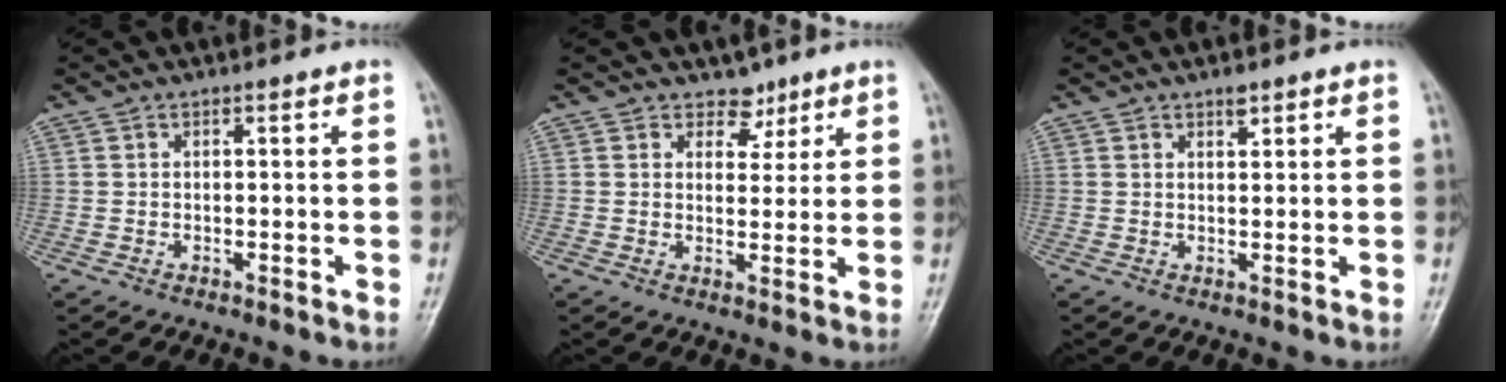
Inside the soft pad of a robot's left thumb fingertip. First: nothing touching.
{"total": 3.2, "force": [2.4, 2.0, 0.6], "torque": [0.014, -0.016, 0.036]}
{"total": 1.6, "force": [1.2, 0.6, 0.9], "torque": [-0.007, -0.007, 0.019]}